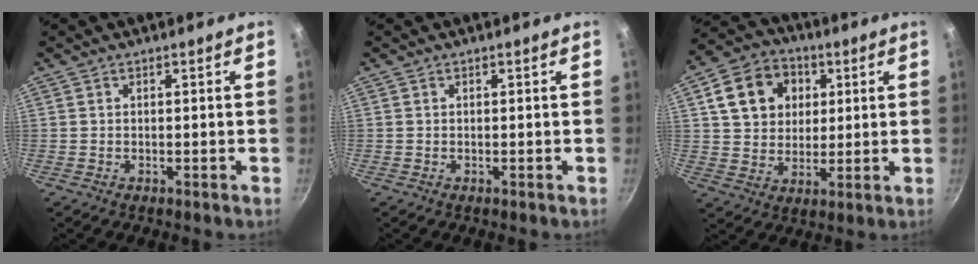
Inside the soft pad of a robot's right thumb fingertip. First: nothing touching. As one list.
[{"total": 0.0}, {"total": 13.4, "force": [4.1, 11.0, 6.4], "torque": [-0.090, 0.007, 0.068]}]